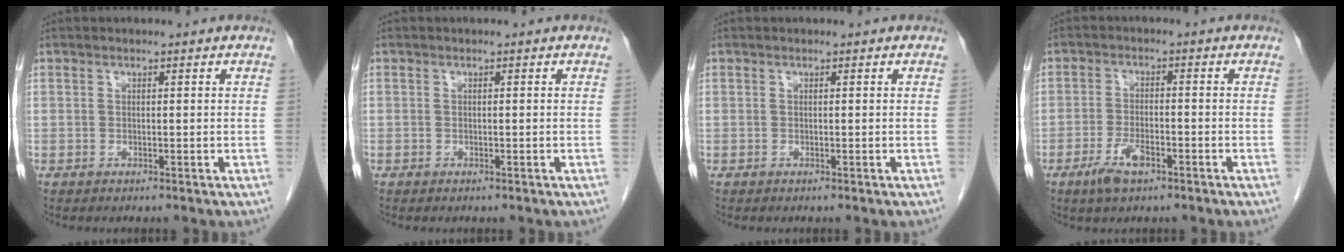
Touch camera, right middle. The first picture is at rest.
{"total": 0.0}
{"total": 0.0}
{"total": 4.6, "force": [-2.7, 1.5, 3.4], "torque": [-0.071, -0.002, -0.047]}